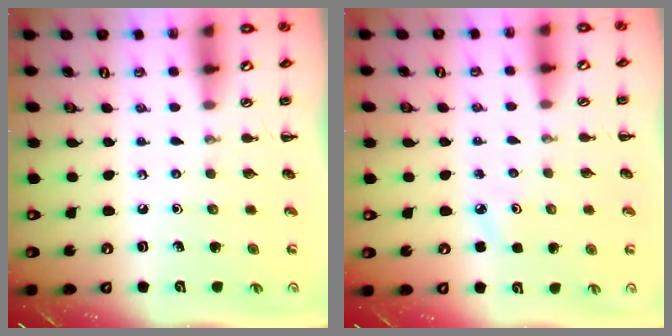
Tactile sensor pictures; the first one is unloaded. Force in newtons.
{"total": 4.0, "press": 3.8, "slide": 1.3}